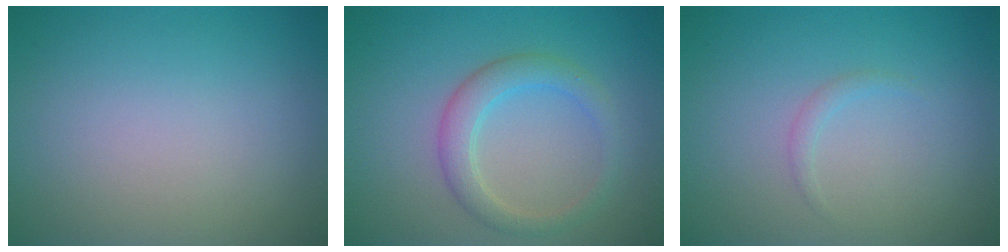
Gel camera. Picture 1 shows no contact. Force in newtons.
{"total": 2.9, "press": 2.9, "slide": 0.2}
{"total": 0.7, "press": 0.7, "slide": 0.1}